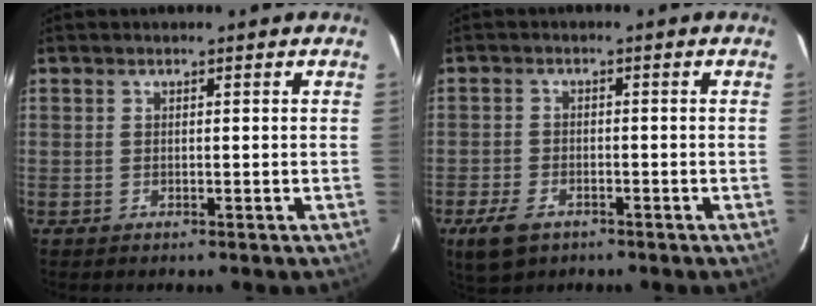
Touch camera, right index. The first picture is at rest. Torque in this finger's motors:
{"motor_torque": [0.40, -0.42, 0.05, 0.02]}